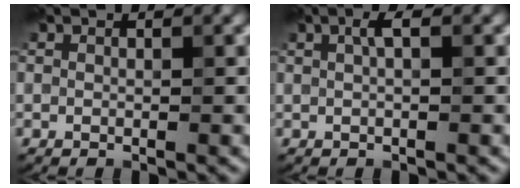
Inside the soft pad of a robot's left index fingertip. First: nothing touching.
{"total": 1.3, "force": [0.5, 0.3, 1.2], "torque": [-0.025, 0.006, 0.007]}